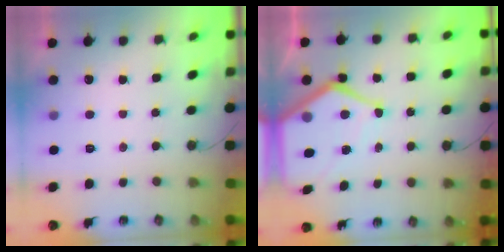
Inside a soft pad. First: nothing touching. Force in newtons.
{"total": 14.0, "press": 13.9, "slide": 1.3}